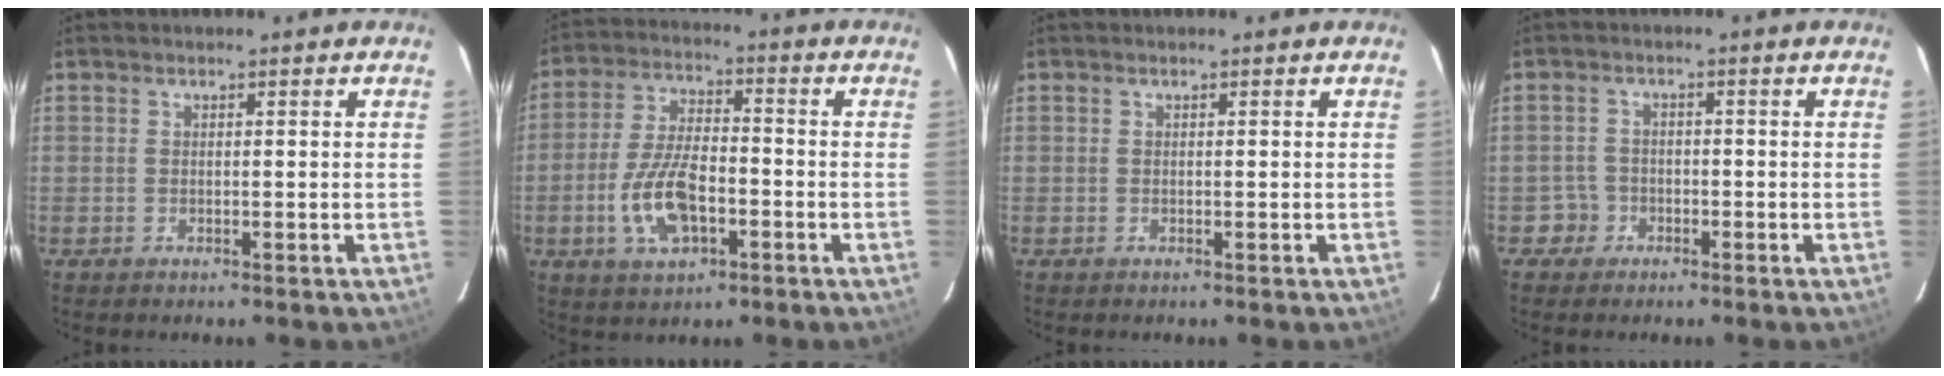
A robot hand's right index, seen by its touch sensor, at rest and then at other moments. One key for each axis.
{"total": 11.3, "fx": -3.8, "fy": 5.3, "fz": 9.3, "tx": -0.194, "ty": 0.000, "tz": -0.065}
{"total": 0.0}
{"total": 3.0, "fx": -1.5, "fy": 2.5, "fz": -0.6, "tx": 0.011, "ty": 0.019, "tz": -0.026}